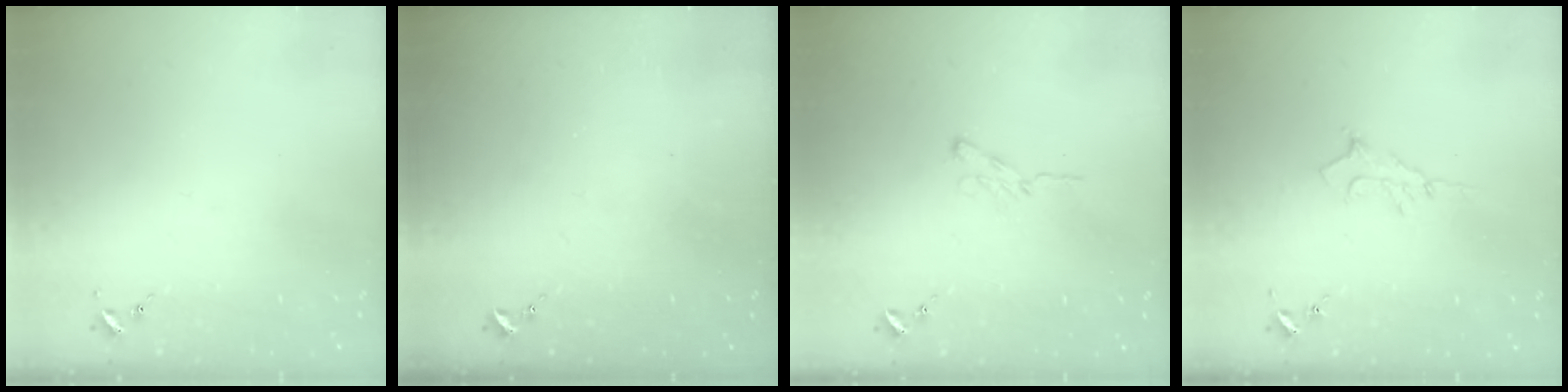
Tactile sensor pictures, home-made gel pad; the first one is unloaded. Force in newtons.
{"total": 0.0}
{"total": 4.4, "press": 4.4, "slide": 0.5}
{"total": 6.2, "press": 6.1, "slide": 0.8}